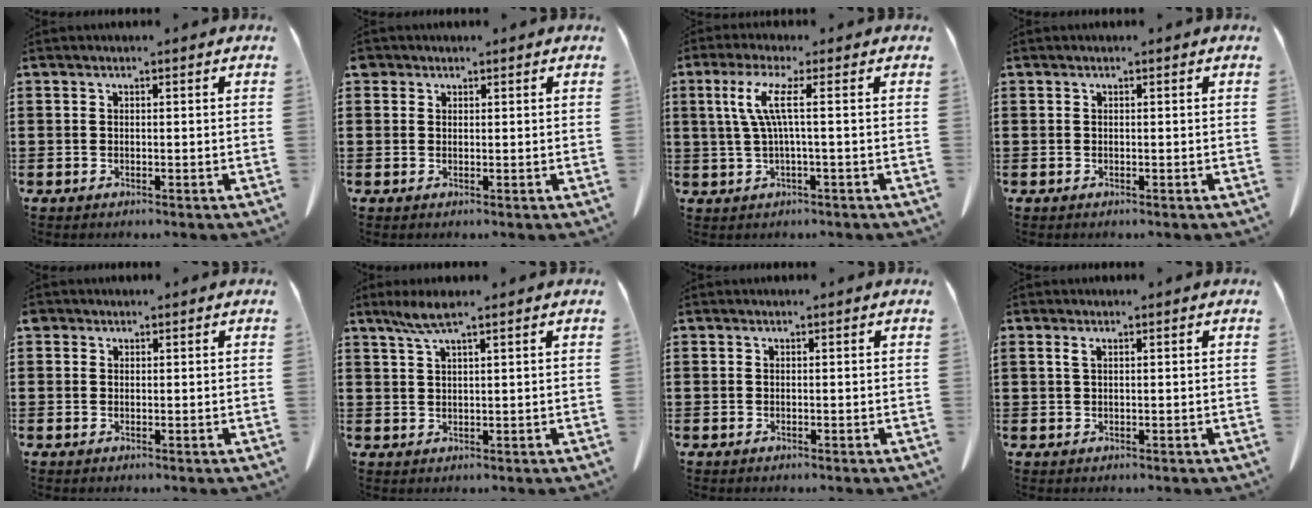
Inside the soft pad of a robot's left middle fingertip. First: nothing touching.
{"total": 1.1, "force": [0.8, 0.8, 0.1], "torque": [-0.007, 0.002, 0.015]}
{"total": 5.7, "force": [0.8, -0.1, 5.7], "torque": [-0.126, -0.008, 0.005]}
{"total": 0.0}
{"total": 0.9, "force": [0.6, 0.7, 0.1], "torque": [-0.006, 0.002, 0.012]}
{"total": 3.6, "force": [2.3, 0.4, 2.8], "torque": [-0.059, 0.001, 0.041]}
{"total": 0.0}
{"total": 1.1, "force": [0.5, 0.2, 0.9], "torque": [-0.020, 0.001, 0.009]}